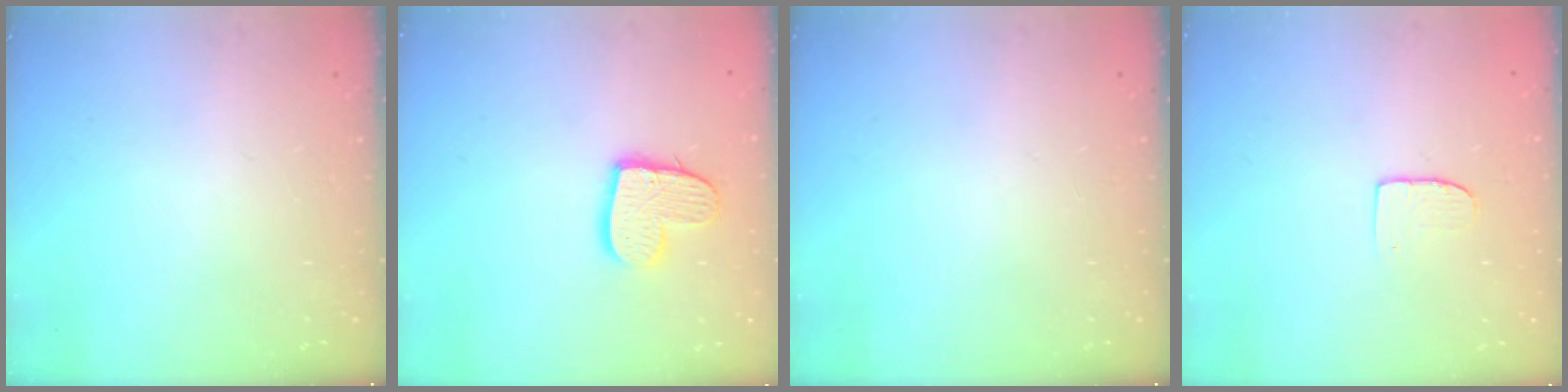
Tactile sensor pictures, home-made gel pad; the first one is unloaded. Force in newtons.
{"total": 12.6, "press": 12.5, "slide": 1.0}
{"total": 0.0}
{"total": 5.1, "press": 5.1, "slide": 0.4}